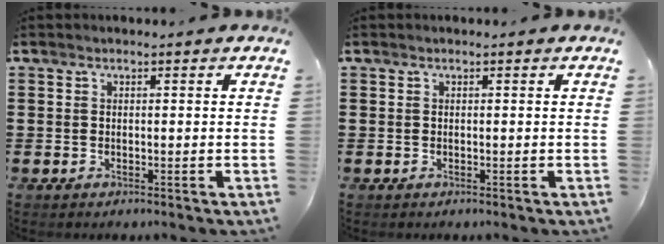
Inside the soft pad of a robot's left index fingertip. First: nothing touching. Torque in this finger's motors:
{"motor_torque": [-0.02, -0.02, -0.02, -0.01]}